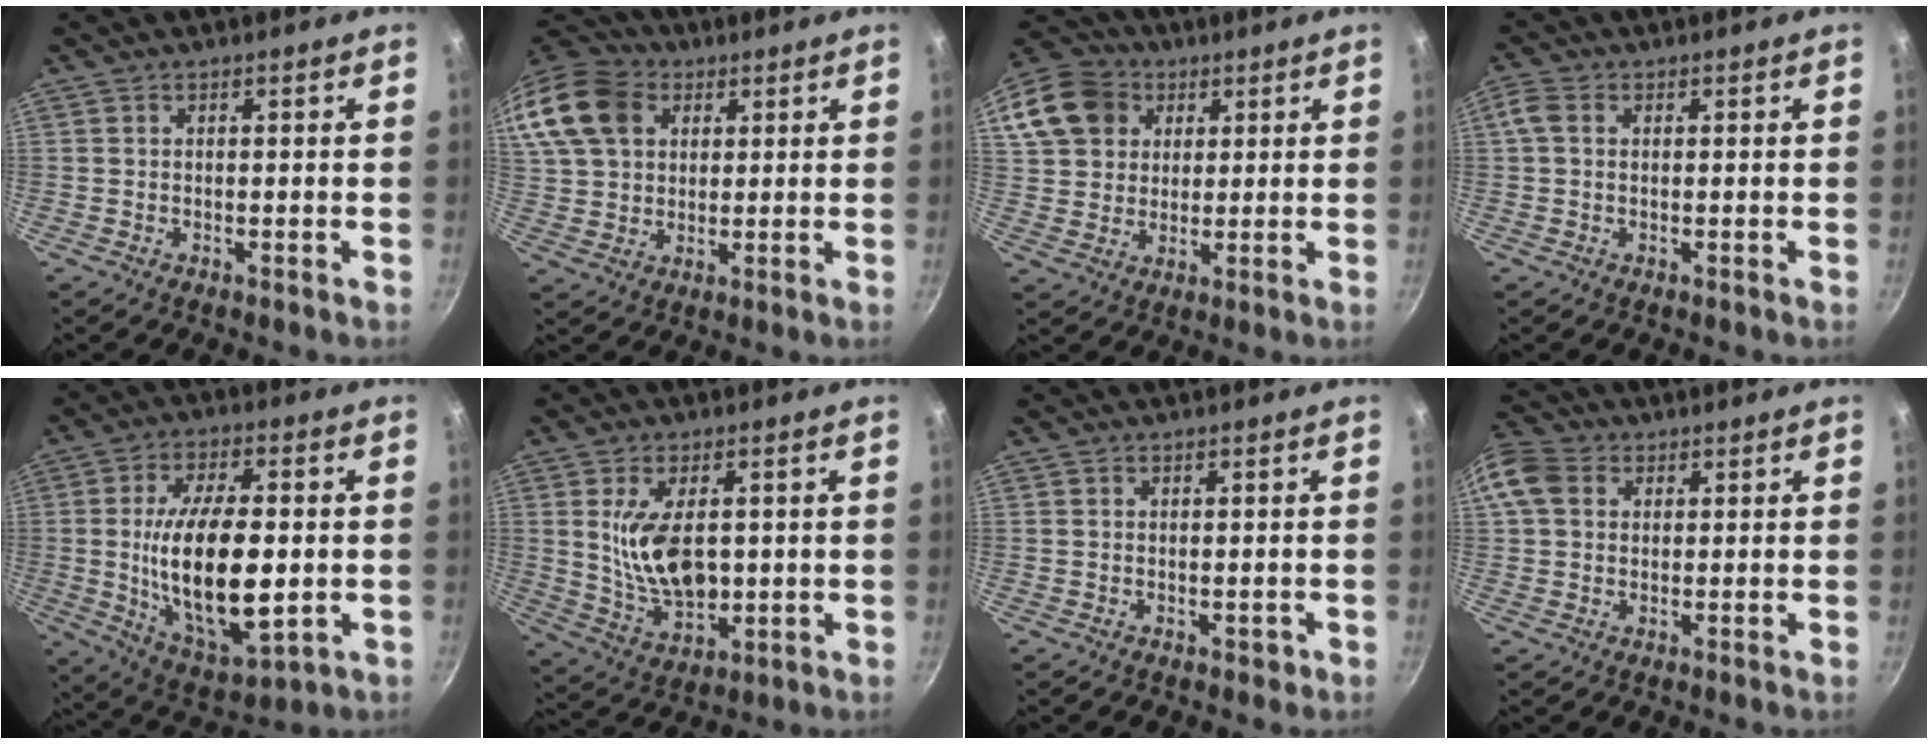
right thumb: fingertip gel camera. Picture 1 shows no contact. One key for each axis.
{"total": 20.8, "fx": 7.7, "fy": 15.6, "fz": 11.4, "tx": -0.260, "ty": 0.029, "tz": 0.140}
{"total": 15.3, "fx": 5.8, "fy": 12.4, "fz": 6.8, "tx": -0.128, "ty": 0.020, "tz": 0.102}
{"total": 3.0, "fx": 0.6, "fy": 2.1, "fz": 2.1, "tx": -0.050, "ty": 0.010, "tz": 0.008}
{"total": 20.2, "fx": -1.4, "fy": 9.1, "fz": 18.0, "tx": -0.307, "ty": 0.000, "tz": -0.012}
{"total": 12.2, "fx": 1.1, "fy": 6.9, "fz": 10.1, "tx": -0.166, "ty": -0.017, "tz": 0.033}
{"total": 1.3, "fx": -0.5, "fy": 0.6, "fz": 1.0, "tx": -0.010, "ty": 0.002, "tz": -0.007}
{"total": 9.9, "fx": 2.4, "fy": 8.1, "fz": 5.3, "tx": -0.111, "ty": 0.018, "tz": 0.033}